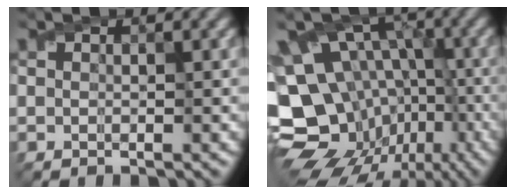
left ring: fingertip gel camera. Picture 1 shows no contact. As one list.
[{"total": 17.0, "force": [-6.0, 12.4, 9.9], "torque": [-0.196, -0.001, -0.056]}]